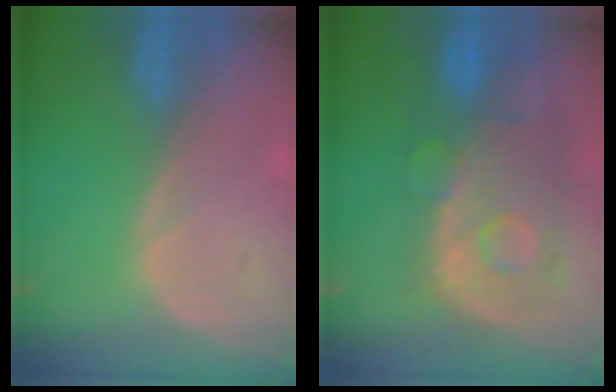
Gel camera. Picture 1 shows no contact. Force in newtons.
{"total": 11.2, "press": 9.7, "slide": 5.6}